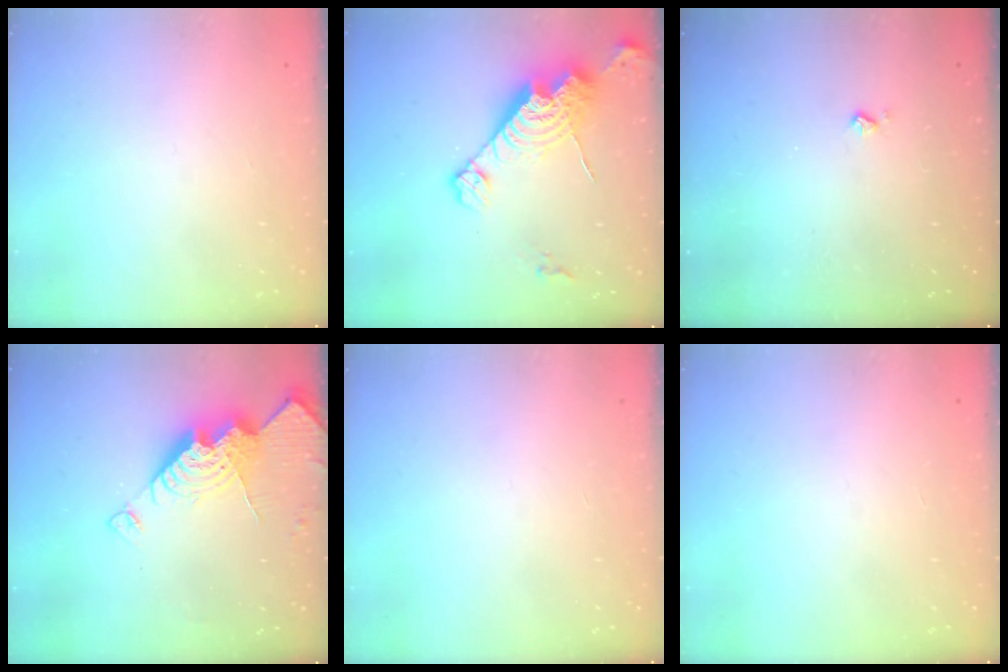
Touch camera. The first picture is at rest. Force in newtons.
{"total": 17.1, "press": 17.0, "slide": 1.7}
{"total": 2.7, "press": 2.7, "slide": 0.4}
{"total": 15.4, "press": 15.3, "slide": 1.5}
{"total": 0.0}
{"total": 0.0}